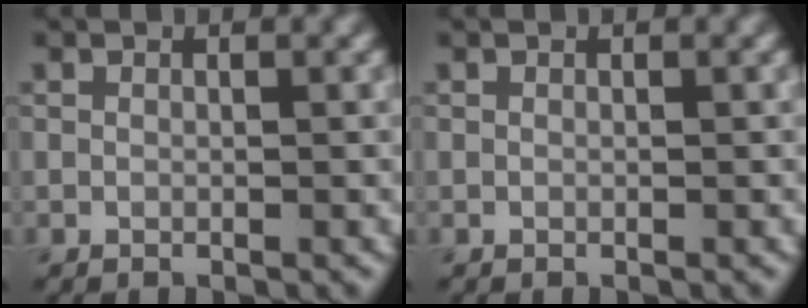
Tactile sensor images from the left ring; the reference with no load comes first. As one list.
[{"total": 0.0}]